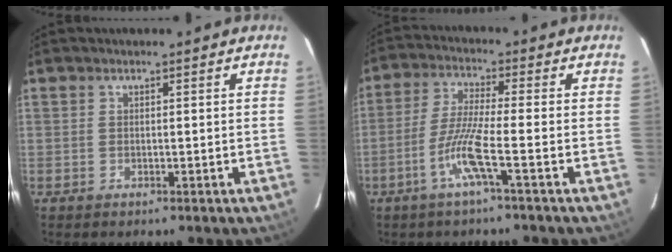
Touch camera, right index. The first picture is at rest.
{"total": 7.3, "force": [-3.1, -0.9, 6.5], "torque": [-0.132, -0.005, -0.067]}